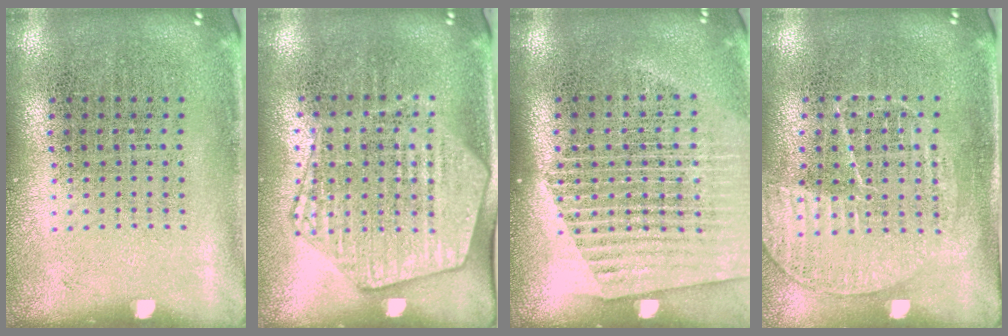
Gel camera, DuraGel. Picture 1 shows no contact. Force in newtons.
{"total": 2.1, "press": 1.9, "slide": 0.8}
{"total": 1.6, "press": 1.5, "slide": 0.5}
{"total": 1.3, "press": 1.3, "slide": 0.2}